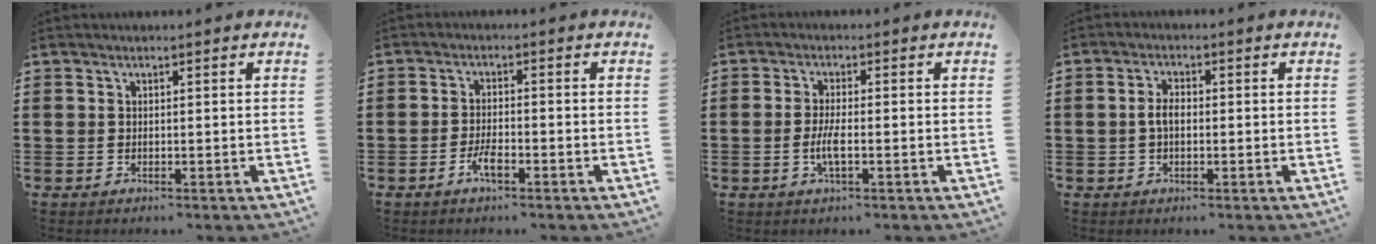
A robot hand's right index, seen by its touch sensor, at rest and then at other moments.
{"total": 3.1, "force": [-1.8, 0.8, 2.4], "torque": [-0.055, -0.001, -0.038]}
{"total": 3.5, "force": [-0.9, 0.7, 3.2], "torque": [-0.071, -0.005, -0.022]}
{"total": 2.8, "force": [-0.2, 1.4, 2.4], "torque": [-0.054, 0.001, -0.007]}